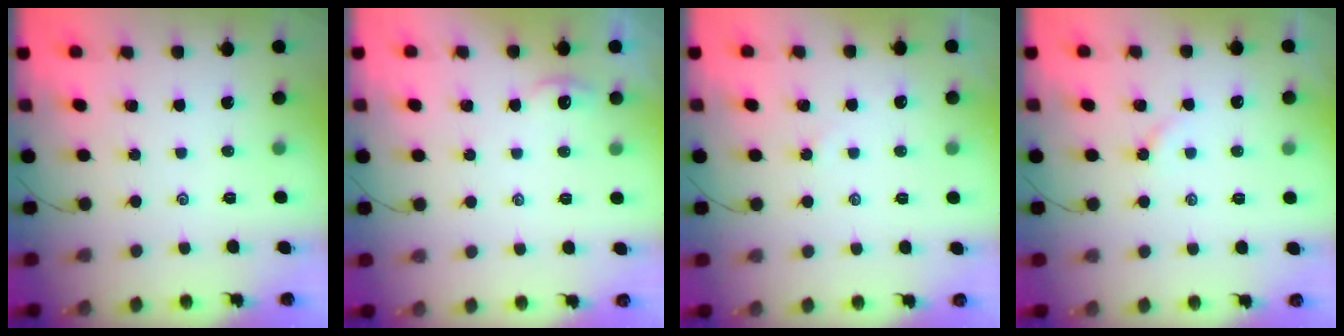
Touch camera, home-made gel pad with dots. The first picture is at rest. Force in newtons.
{"total": 2.4, "press": 2.3, "slide": 0.4}
{"total": 2.8, "press": 2.8, "slide": 0.5}
{"total": 3.0, "press": 3.0, "slide": 0.4}